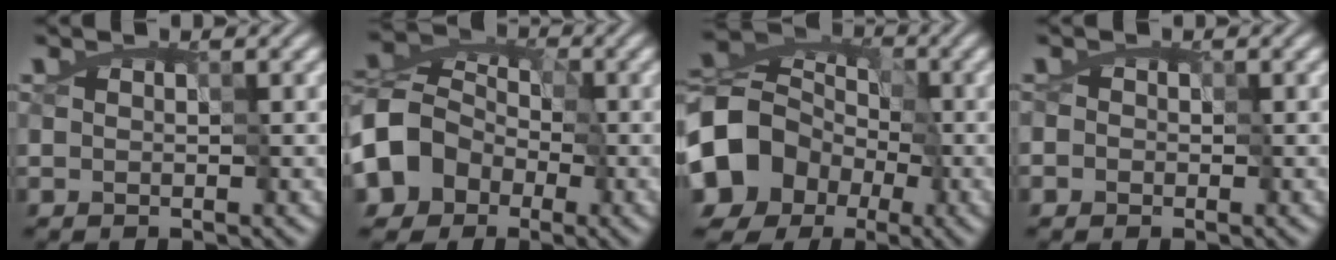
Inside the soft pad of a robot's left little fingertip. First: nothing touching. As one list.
[{"total": 6.4, "force": [-3.9, 4.7, 1.9], "torque": [-0.039, 0.007, -0.087]}, {"total": 12.6, "force": [-5.1, 10.4, 4.9], "torque": [-0.113, -0.009, -0.116]}, {"total": 2.4, "force": [0.2, 2.1, 1.1], "torque": [-0.016, 0.014, 0.002]}]